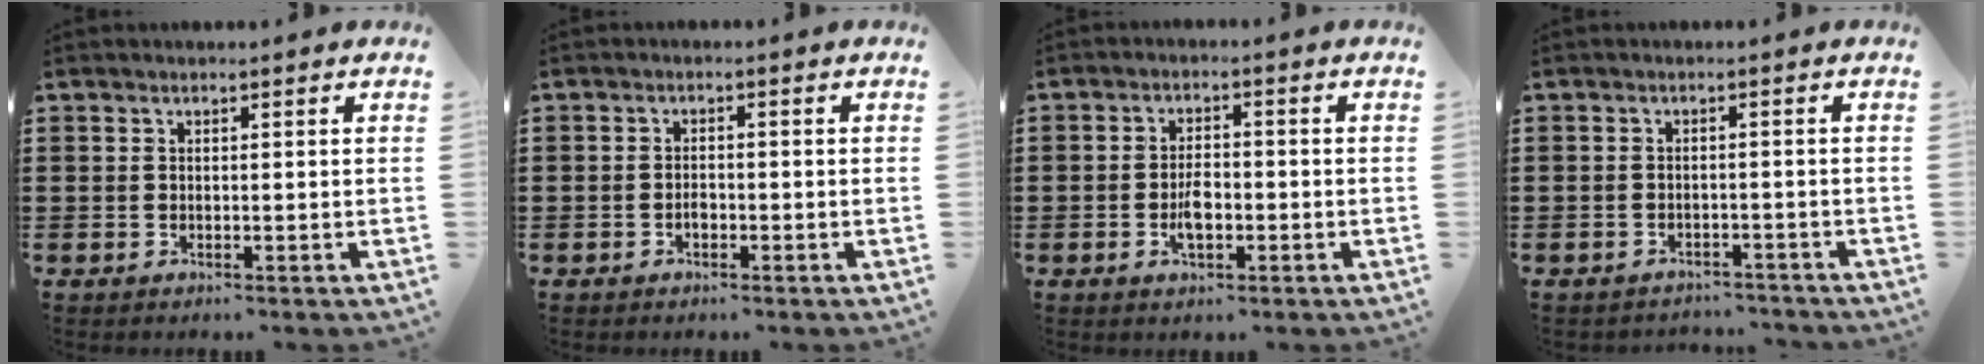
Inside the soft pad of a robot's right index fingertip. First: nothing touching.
{"total": 1.3, "force": [-0.7, 0.8, 0.8], "torque": [-0.017, 0.000, -0.013]}
{"total": 3.8, "force": [-1.0, 1.8, 3.2], "torque": [-0.065, 0.002, -0.019]}
{"total": 1.9, "force": [-1.8, 0.2, 0.0], "torque": [-0.007, 0.000, -0.040]}